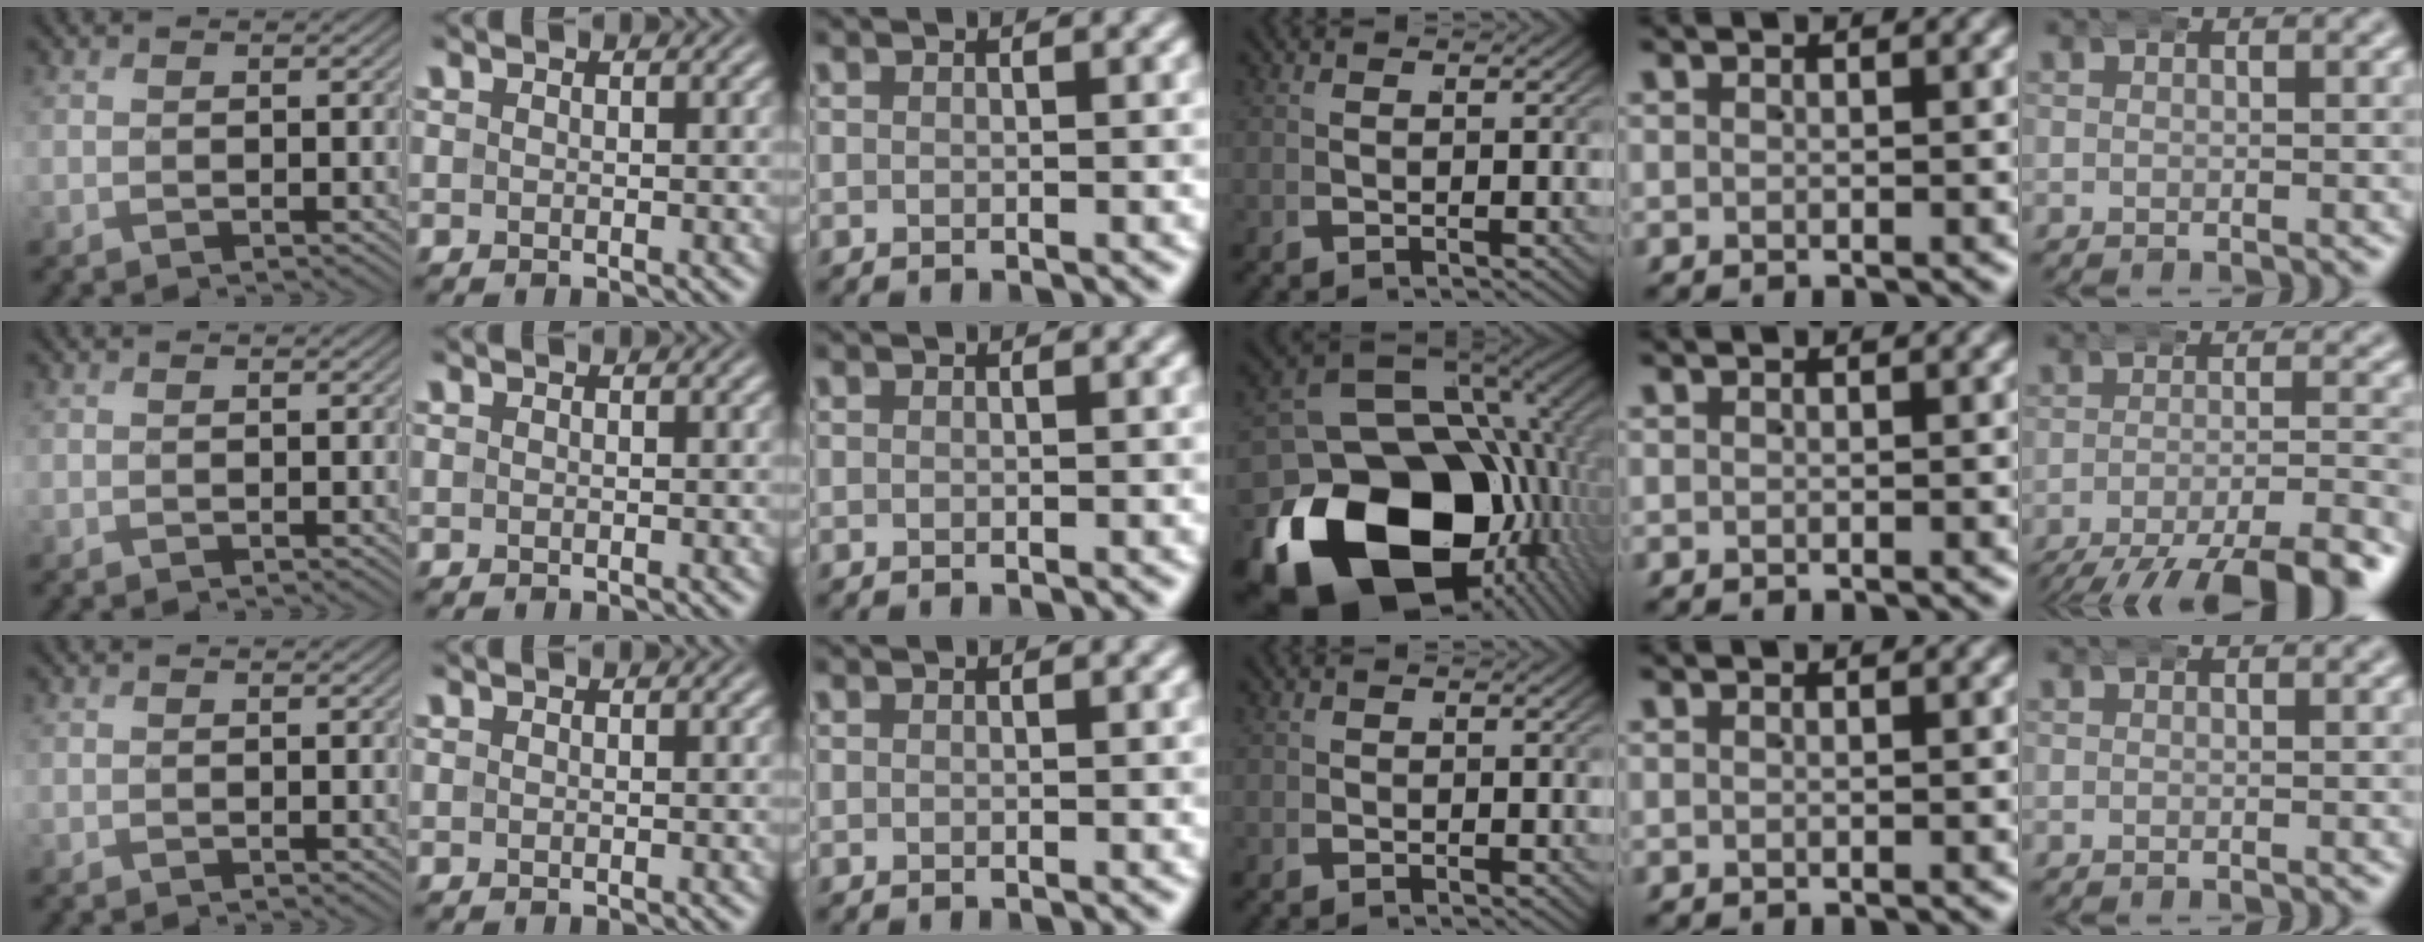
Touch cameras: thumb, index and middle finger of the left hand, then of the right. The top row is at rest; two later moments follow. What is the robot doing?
{"motion": "wrap", "object": "aluminum foil"}